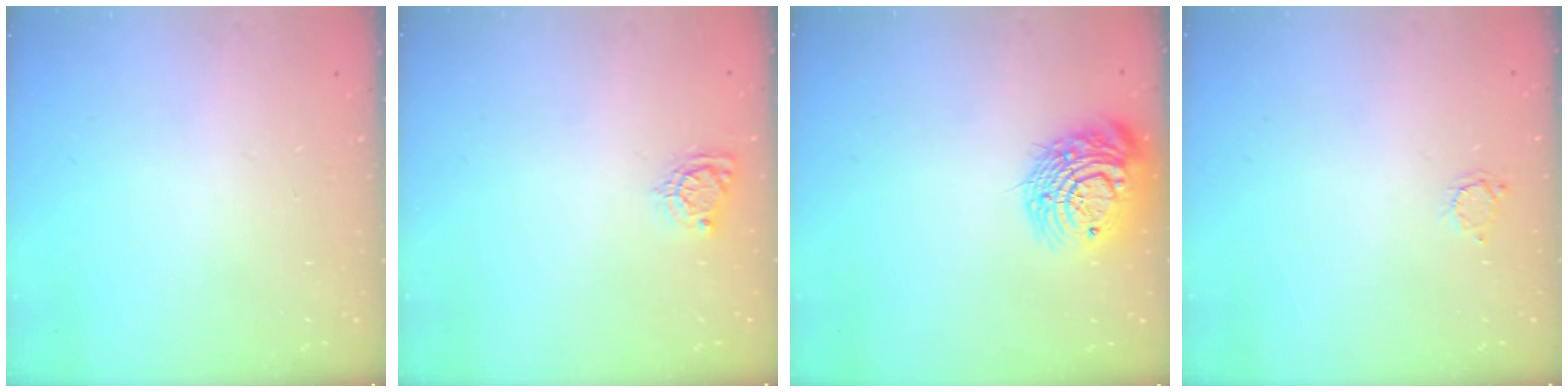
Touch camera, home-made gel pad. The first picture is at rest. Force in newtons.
{"total": 4.3, "press": 4.2, "slide": 0.3}
{"total": 15.5, "press": 15.4, "slide": 1.4}
{"total": 2.8, "press": 2.8, "slide": 0.4}